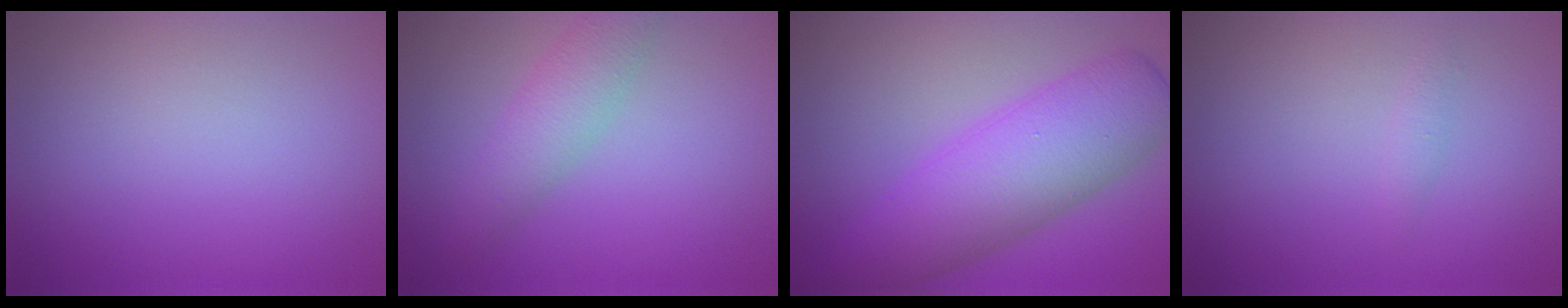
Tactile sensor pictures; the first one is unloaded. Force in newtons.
{"total": 3.3, "press": 3.3, "slide": 0.1}
{"total": 8.4, "press": 8.4, "slide": 0.2}
{"total": 0.7, "press": 0.7, "slide": 0.0}